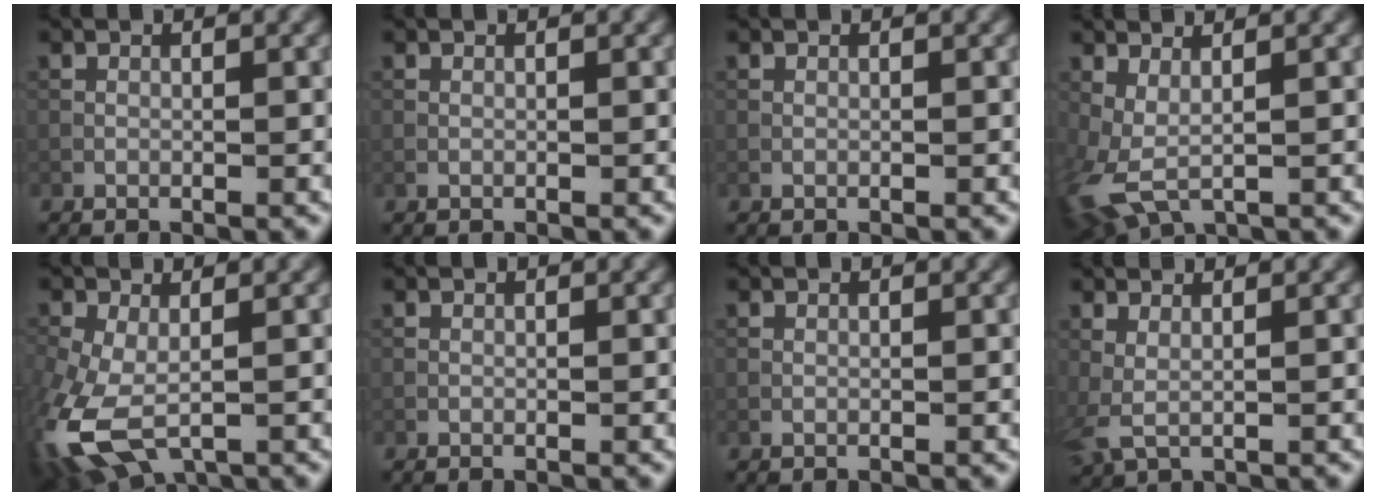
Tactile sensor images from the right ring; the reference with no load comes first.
{"total": 0.0}
{"total": 0.0}
{"total": 4.7, "force": [-0.5, 2.0, 4.2], "torque": [-0.102, -0.012, -0.004]}
{"total": 9.5, "force": [-3.6, 4.9, 7.3], "torque": [-0.198, -0.040, -0.059]}
{"total": 0.0}
{"total": 0.0}
{"total": 1.9, "force": [0.9, 0.6, 1.6], "torque": [-0.036, -0.001, 0.017]}